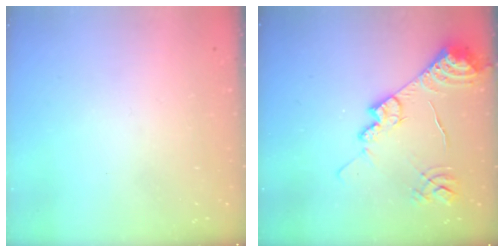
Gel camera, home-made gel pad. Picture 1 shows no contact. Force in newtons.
{"total": 15.2, "press": 15.1, "slide": 1.3}